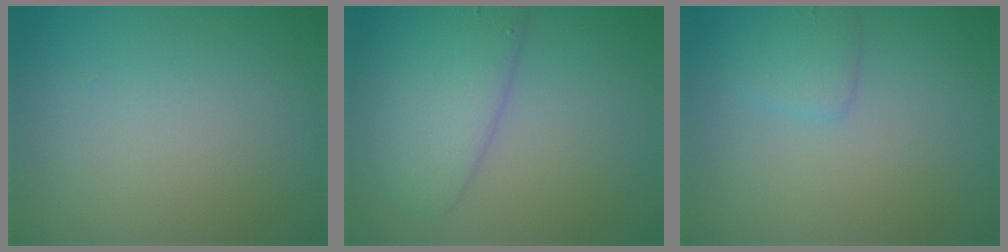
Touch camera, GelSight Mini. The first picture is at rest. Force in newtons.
{"total": 5.0, "press": 5.0, "slide": 0.1}
{"total": 1.7, "press": 1.7, "slide": 0.1}